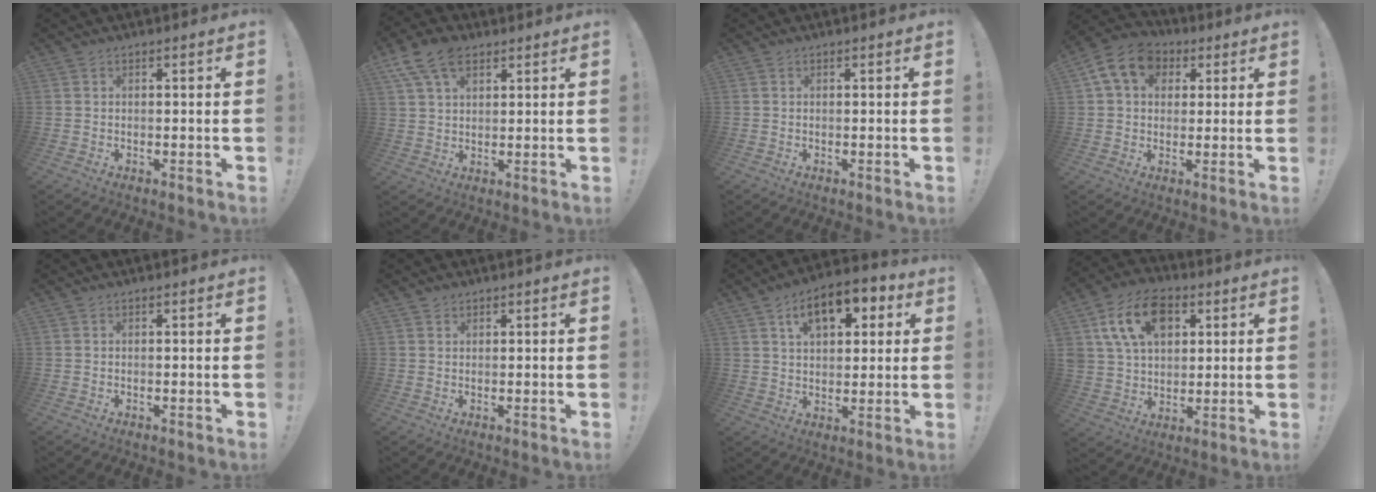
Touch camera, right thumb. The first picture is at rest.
{"total": 10.7, "force": [5.7, 6.5, 6.3], "torque": [-0.111, -0.008, 0.110]}
{"total": 0.0}
{"total": 13.0, "force": [4.5, 10.0, 7.0], "torque": [-0.109, -0.001, 0.091]}
{"total": 0.0}
{"total": 1.3, "force": [0.9, 0.9, 0.1], "torque": [0.003, -0.002, 0.017]}
{"total": 12.3, "force": [5.6, 7.2, 8.3], "torque": [-0.123, -0.013, 0.097]}
{"total": 16.6, "force": [6.8, 11.6, 9.8], "torque": [-0.149, -0.018, 0.130]}